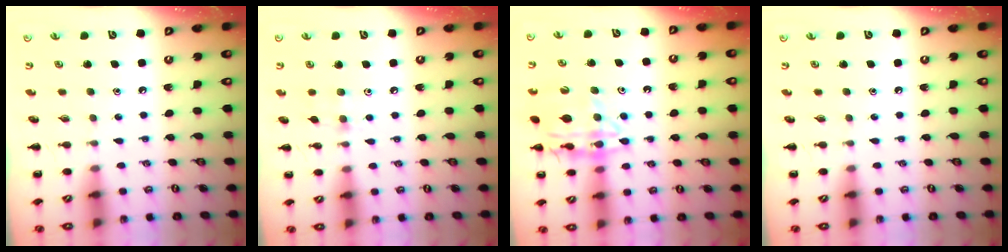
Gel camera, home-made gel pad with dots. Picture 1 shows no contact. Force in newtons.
{"total": 5.1, "press": 4.8, "slide": 1.5}
{"total": 16.1, "press": 16.0, "slide": 2.2}
{"total": 0.0}